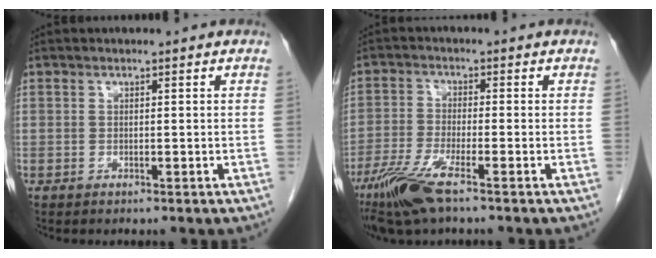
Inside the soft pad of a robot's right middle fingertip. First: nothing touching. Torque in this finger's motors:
{"motor_torque": [0.70, -0.54, 0.14, 0.10]}